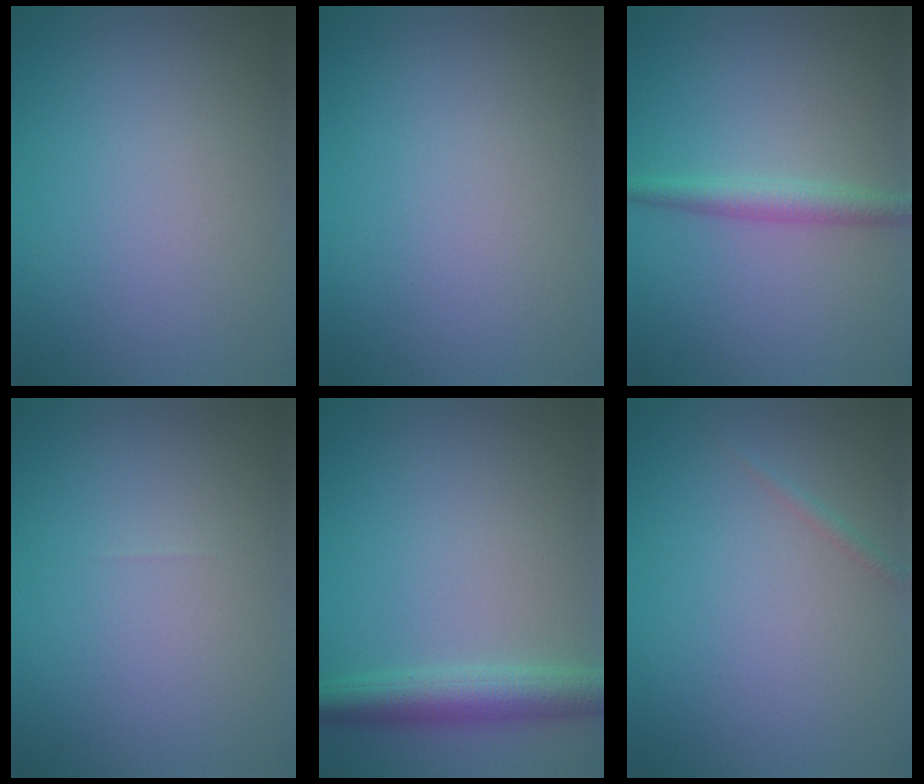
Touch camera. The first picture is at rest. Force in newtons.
{"total": 0.0}
{"total": 2.3, "press": 2.3, "slide": 0.0}
{"total": 0.0}
{"total": 4.3, "press": 4.3, "slide": 0.1}
{"total": 0.6, "press": 0.6, "slide": 0.0}